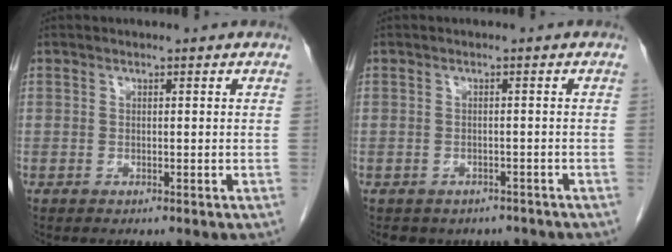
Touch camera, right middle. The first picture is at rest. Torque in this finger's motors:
{"motor_torque": [0.57, -0.50, 0.02, 0.01]}